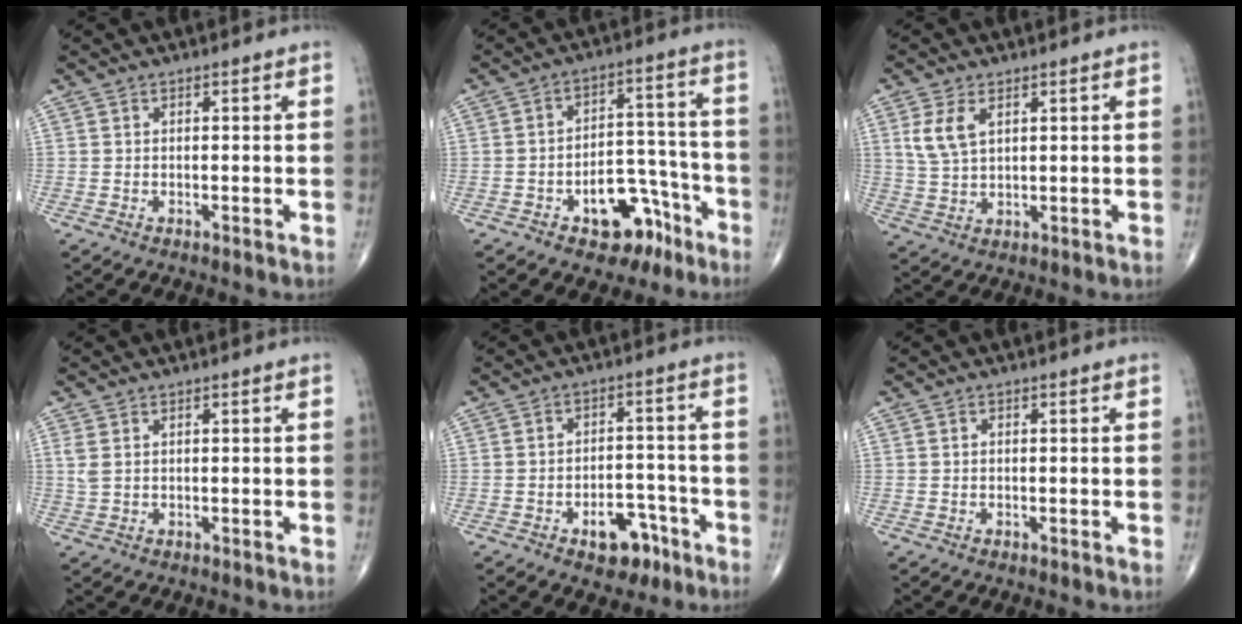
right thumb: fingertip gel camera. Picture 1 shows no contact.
{"total": 11.7, "force": [-6.3, 6.9, 6.9], "torque": [-0.052, 0.061, -0.086]}
{"total": 5.8, "force": [2.2, 3.2, 4.3], "torque": [-0.090, -0.003, 0.052]}
{"total": 2.0, "force": [0.8, 1.0, 1.5], "torque": [-0.044, 0.008, 0.026]}
{"total": 7.8, "force": [-4.3, 4.7, 4.4], "torque": [-0.029, 0.041, -0.057]}
{"total": 0.0}